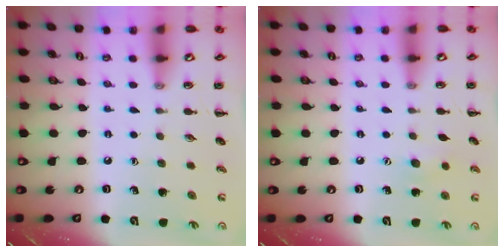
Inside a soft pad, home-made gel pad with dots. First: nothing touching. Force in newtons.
{"total": 6.0, "press": 5.8, "slide": 1.5}